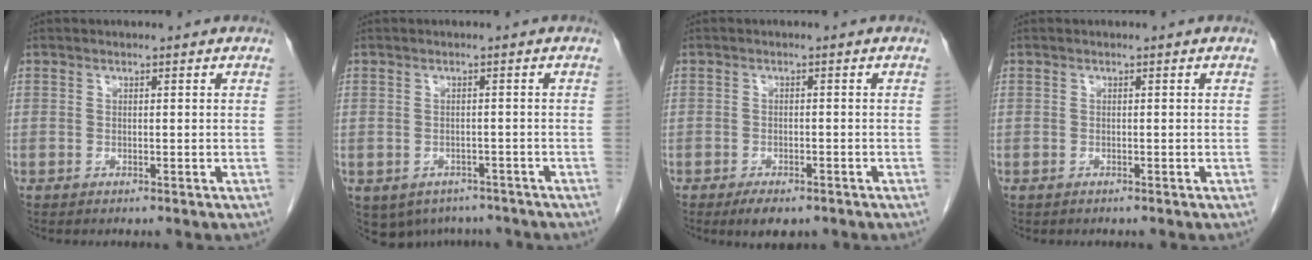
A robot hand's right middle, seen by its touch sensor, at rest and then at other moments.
{"total": 8.1, "force": [-5.6, 5.5, 2.0], "torque": [-0.038, 0.002, -0.065]}
{"total": 4.1, "force": [-3.0, 1.5, 2.4], "torque": [-0.040, -0.007, -0.039]}
{"total": 0.0}